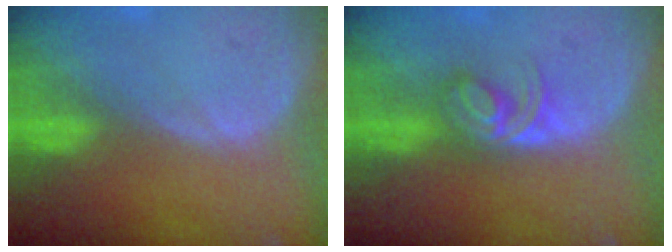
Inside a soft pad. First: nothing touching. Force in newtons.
{"total": 5.7, "press": 4.7, "slide": 3.3}